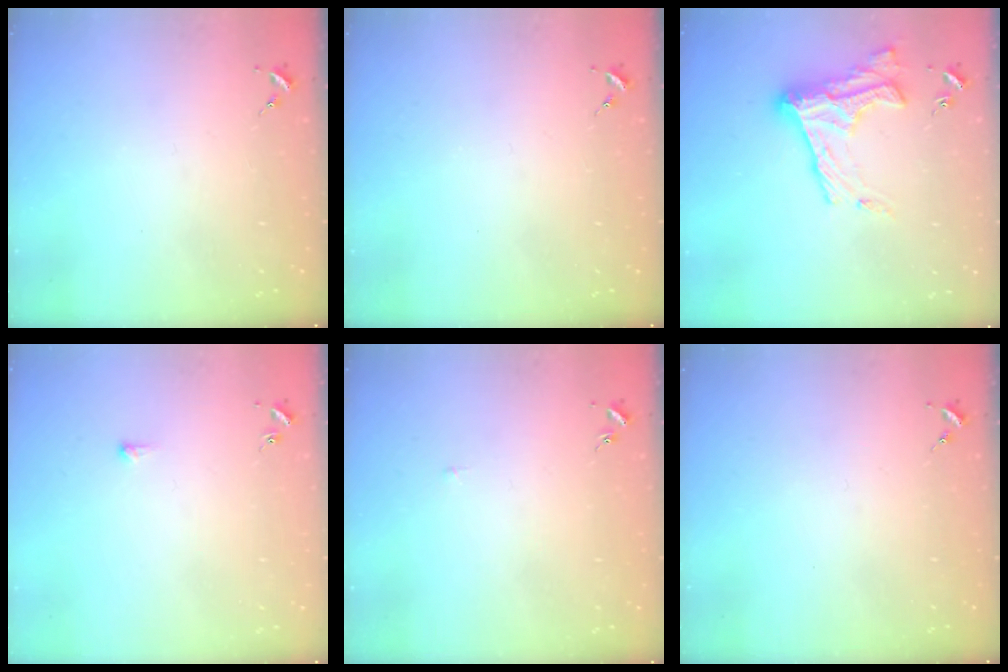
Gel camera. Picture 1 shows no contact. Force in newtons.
{"total": 0.0}
{"total": 18.2, "press": 18.1, "slide": 1.3}
{"total": 3.1, "press": 3.0, "slide": 0.6}
{"total": 1.8, "press": 1.8, "slide": 0.3}
{"total": 0.0}